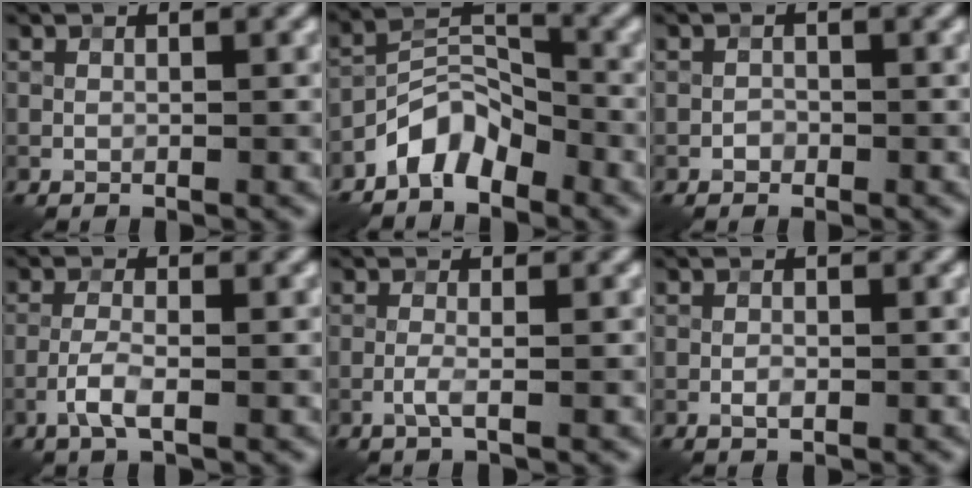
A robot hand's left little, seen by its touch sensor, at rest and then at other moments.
{"total": 4.8, "force": [-3.5, 2.3, 2.3], "torque": [-0.031, 0.015, -0.077]}
{"total": 0.8, "force": [-0.4, 0.6, 0.2], "torque": [0.002, -0.001, -0.008]}
{"total": 2.5, "force": [-1.1, 0.7, 2.1], "torque": [-0.048, 0.004, -0.028]}
{"total": 1.4, "force": [-0.5, 0.2, 1.3], "torque": [-0.026, 0.002, -0.014]}
{"total": 0.9, "force": [-0.3, 0.5, 0.7], "torque": [-0.013, 0.000, -0.007]}